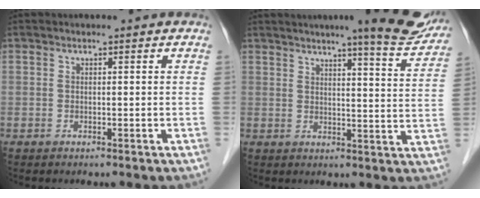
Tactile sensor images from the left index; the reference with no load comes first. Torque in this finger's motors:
{"motor_torque": [1.04, -1.09, 0.55, 0.06]}